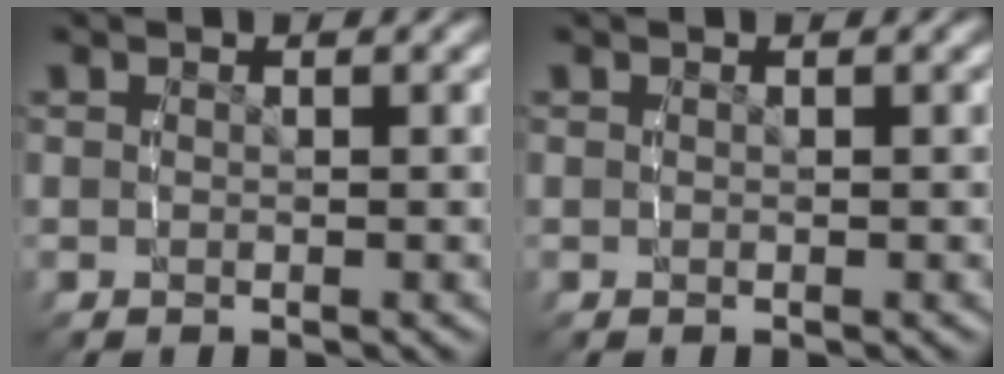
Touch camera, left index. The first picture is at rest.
{"total": 0.0}